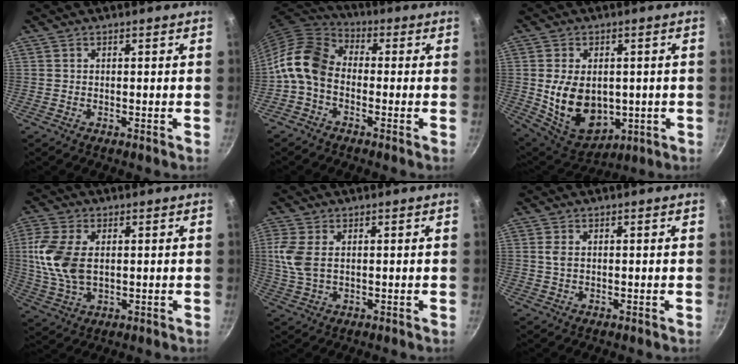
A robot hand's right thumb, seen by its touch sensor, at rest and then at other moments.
{"total": 9.8, "force": [-2.2, 7.0, 6.5], "torque": [-0.112, 0.037, -0.068]}
{"total": 14.6, "force": [-0.5, 10.4, 10.4], "torque": [-0.149, -0.017, 0.019]}
{"total": 11.4, "force": [1.3, 6.9, 9.0], "torque": [-0.189, -0.004, 0.027]}
{"total": 6.5, "force": [1.1, 3.8, 5.1], "torque": [-0.117, 0.000, 0.024]}
{"total": 1.6, "force": [0.3, 0.9, 1.3], "torque": [-0.027, 0.001, 0.007]}